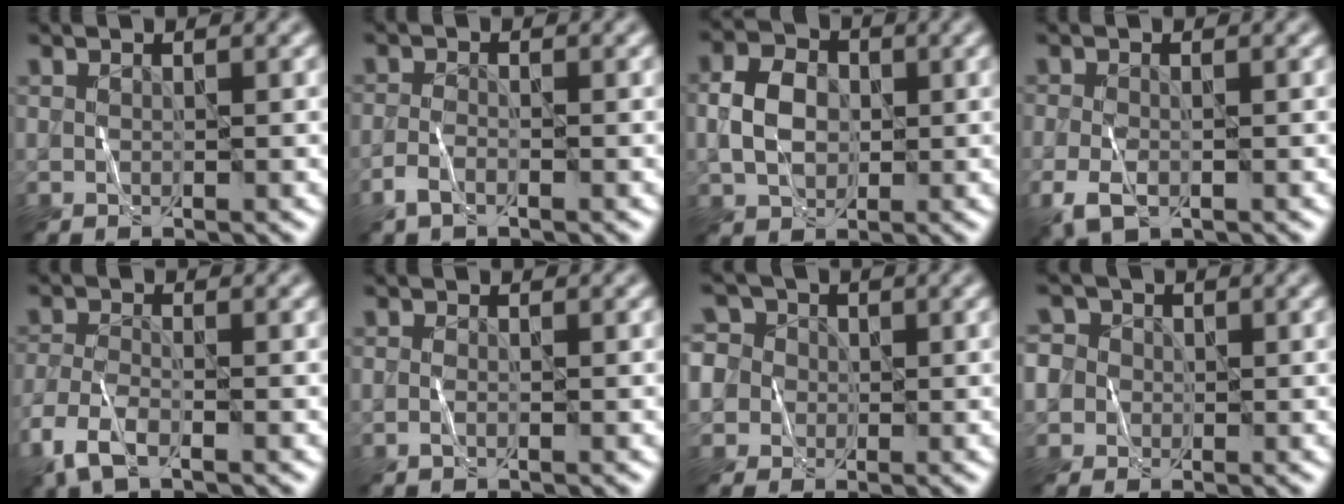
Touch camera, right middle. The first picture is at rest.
{"total": 1.7, "force": [-1.3, 0.5, 1.1], "torque": [-0.022, 0.003, -0.028]}
{"total": 4.0, "force": [-0.3, 3.1, 2.6], "torque": [-0.056, 0.006, -0.007]}
{"total": 3.0, "force": [-1.2, 1.8, 2.1], "torque": [-0.051, -0.009, -0.023]}
{"total": 3.9, "force": [-2.6, 1.5, 2.5], "torque": [-0.063, -0.007, -0.061]}
{"total": 0.7, "force": [-0.3, 0.3, 0.5], "torque": [-0.010, 0.001, -0.009]}
{"total": 7.8, "force": [1.5, 7.1, 2.8], "torque": [-0.064, 0.048, -0.004]}
{"total": 6.4, "force": [1.4, 5.8, 2.1], "torque": [-0.047, 0.040, -0.006]}